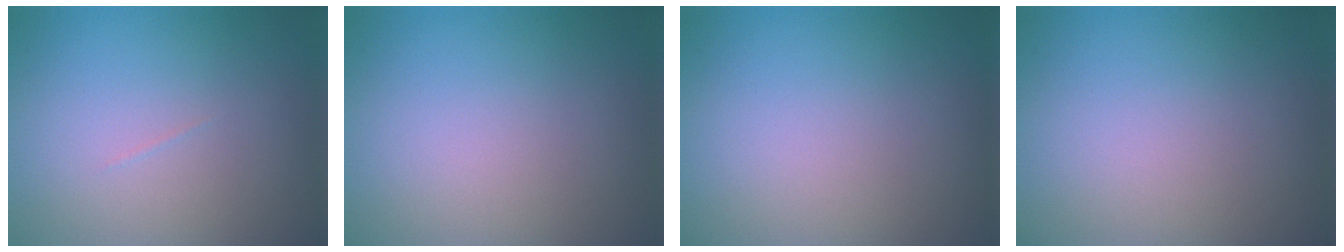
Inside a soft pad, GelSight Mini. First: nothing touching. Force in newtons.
{"total": 0.0}
{"total": 0.0}
{"total": 0.0}